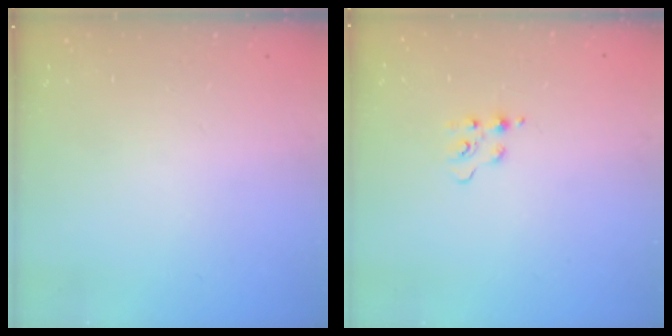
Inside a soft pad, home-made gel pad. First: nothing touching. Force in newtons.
{"total": 4.4, "press": 4.3, "slide": 0.4}